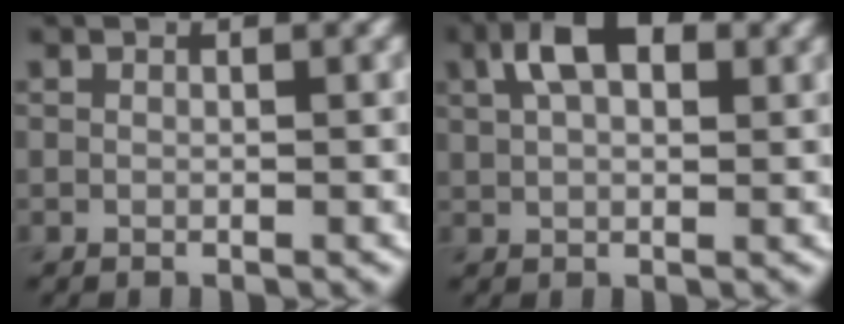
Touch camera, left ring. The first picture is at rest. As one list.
[{"total": 5.4, "force": [2.3, 3.0, 3.9], "torque": [-0.072, 0.012, 0.032]}]